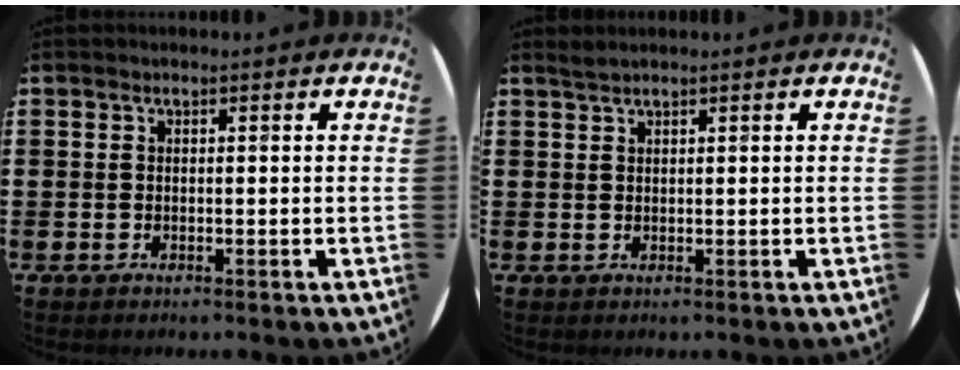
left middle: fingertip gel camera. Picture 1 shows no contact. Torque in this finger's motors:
{"motor_torque": [0.32, -0.26, -0.07, -0.01]}